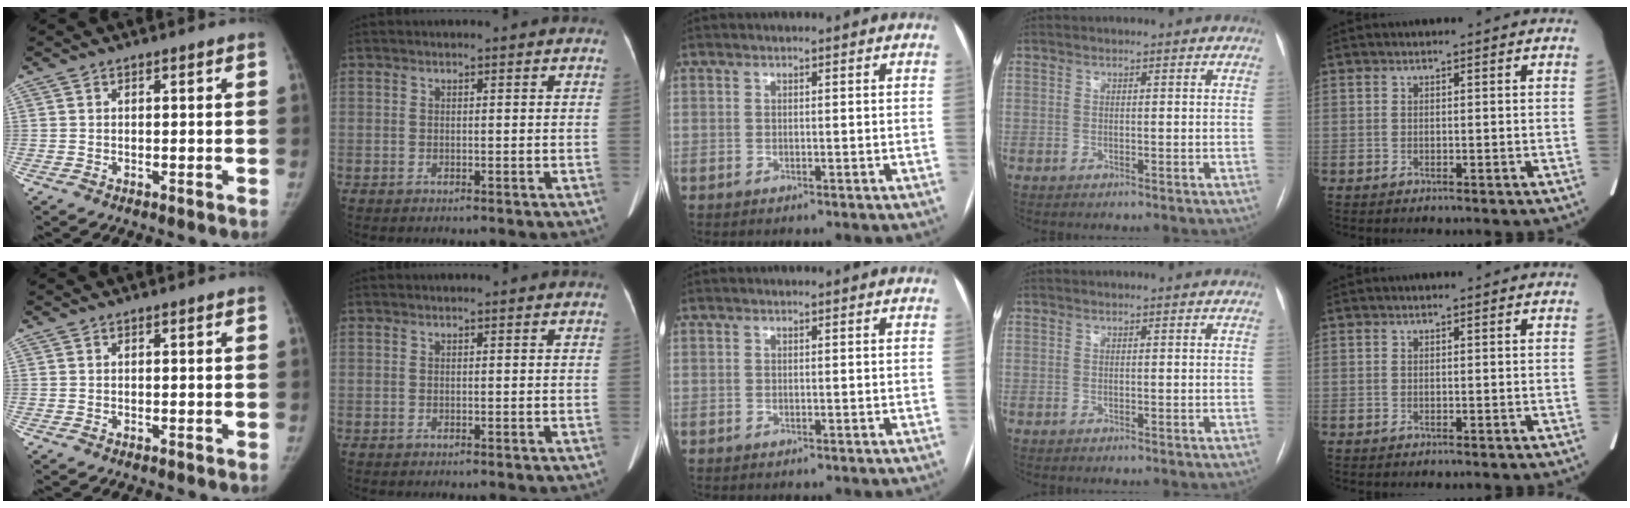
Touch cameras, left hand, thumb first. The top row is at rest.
{}